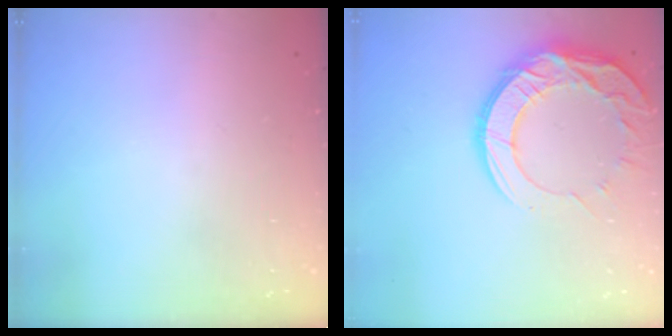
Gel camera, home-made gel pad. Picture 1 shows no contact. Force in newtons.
{"total": 15.6, "press": 15.5, "slide": 1.1}